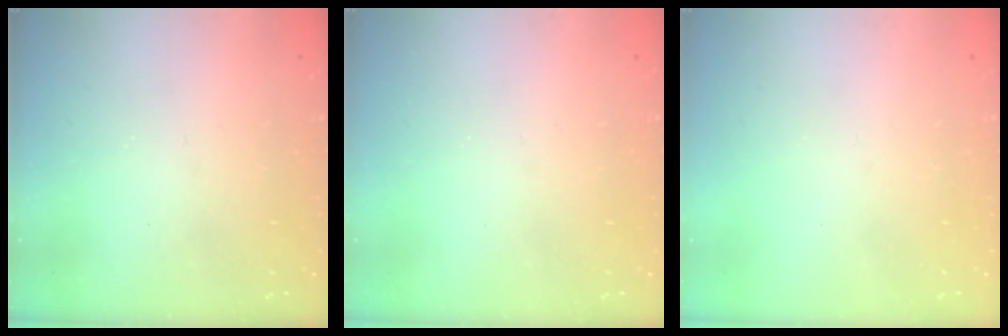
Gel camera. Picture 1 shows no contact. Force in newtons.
{"total": 0.0}
{"total": 0.0}